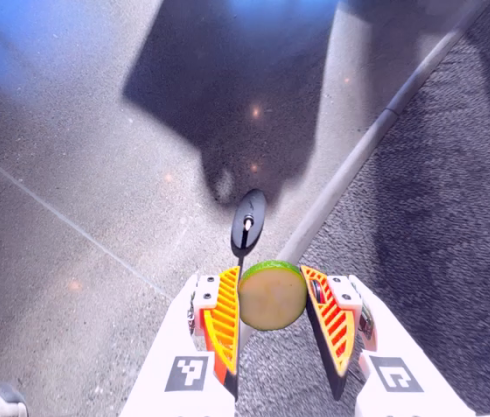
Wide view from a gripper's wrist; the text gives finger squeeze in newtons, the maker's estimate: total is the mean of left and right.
{"total": 11.4, "left": 11.7, "right": 11.0}